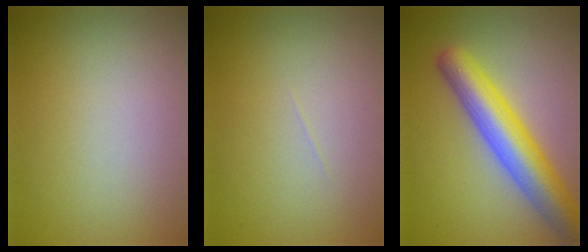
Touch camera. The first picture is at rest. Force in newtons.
{"total": 0.0}
{"total": 7.2, "press": 7.2, "slide": 0.3}